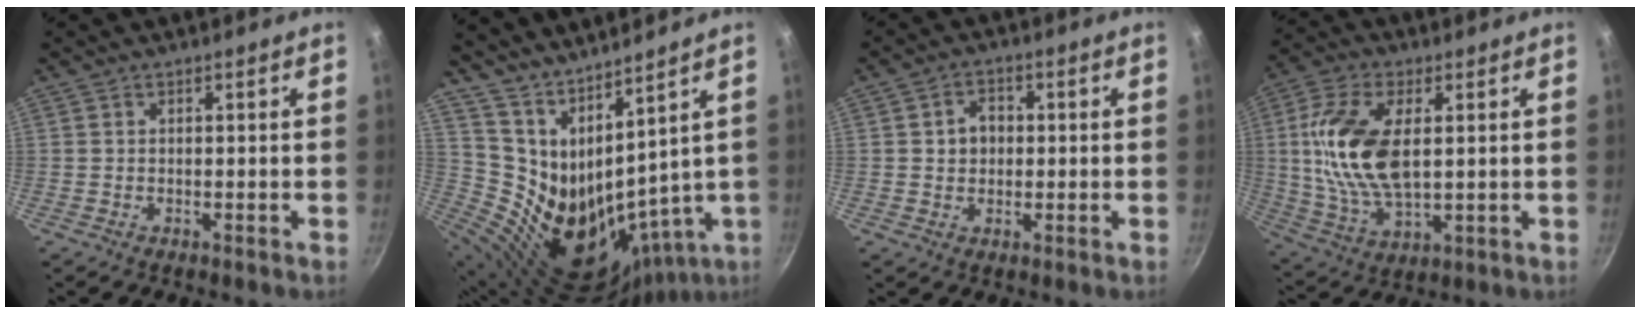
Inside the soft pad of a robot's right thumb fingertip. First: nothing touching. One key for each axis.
{"total": 16.9, "fx": 11.2, "fy": 7.4, "fz": 10.2, "tx": -0.169, "ty": -0.093, "tz": 0.235}
{"total": 4.6, "fx": 0.4, "fy": 3.8, "fz": 2.6, "tx": -0.016, "ty": 0.007, "tz": 0.002}
{"total": 16.8, "fx": 2.4, "fy": 8.8, "fz": 14.0, "tx": -0.268, "ty": -0.002, "tz": 0.048}